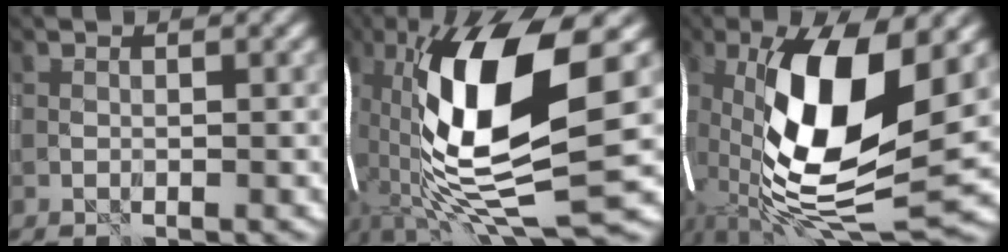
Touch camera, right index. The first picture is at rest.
{"total": 16.5, "force": [1.0, 5.5, 15.5], "torque": [-0.302, 0.009, 0.015]}
{"total": 16.4, "force": [-0.6, 6.3, 15.2], "torque": [-0.296, 0.004, -0.019]}